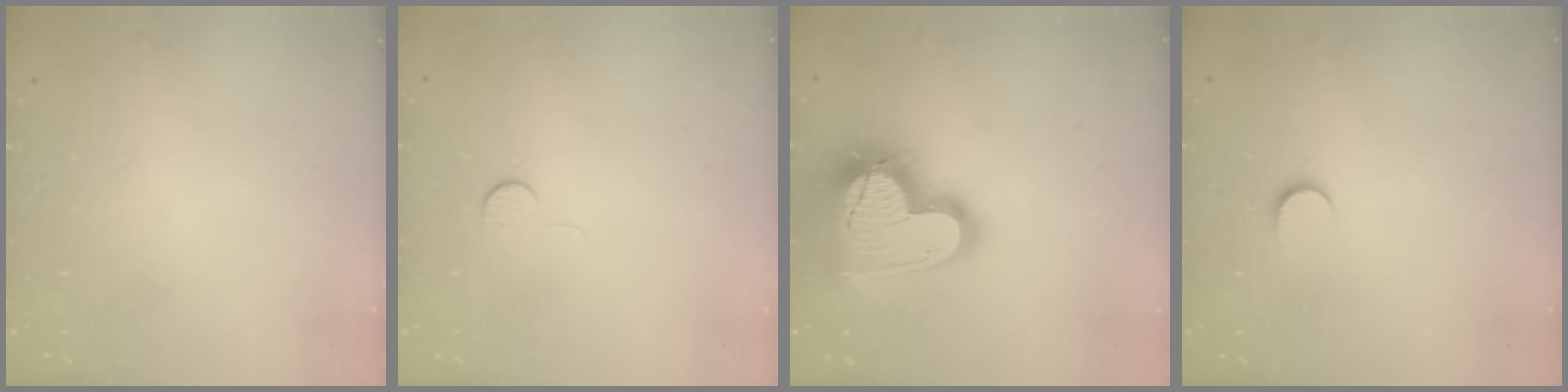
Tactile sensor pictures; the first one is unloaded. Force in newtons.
{"total": 5.0, "press": 5.0, "slide": 0.5}
{"total": 21.6, "press": 21.5, "slide": 1.7}
{"total": 3.8, "press": 3.8, "slide": 0.4}